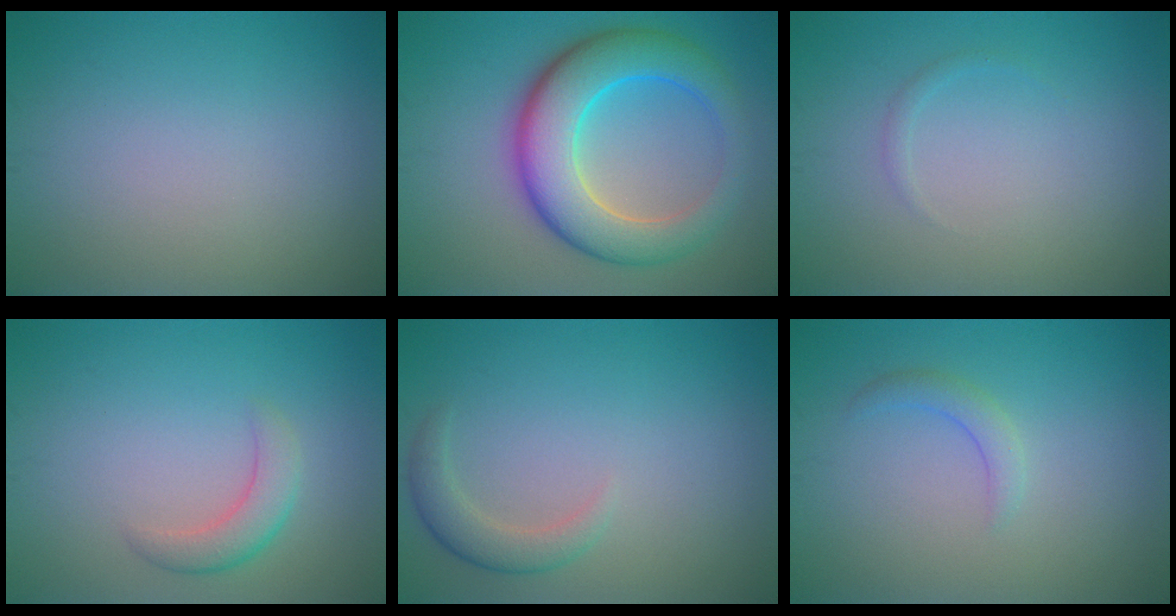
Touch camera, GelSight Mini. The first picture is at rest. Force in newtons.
{"total": 8.9, "press": 8.9, "slide": 0.1}
{"total": 0.6, "press": 0.6, "slide": 0.1}
{"total": 2.5, "press": 2.5, "slide": 0.0}
{"total": 2.3, "press": 2.3, "slide": 0.3}
{"total": 1.5, "press": 1.5, "slide": 0.2}